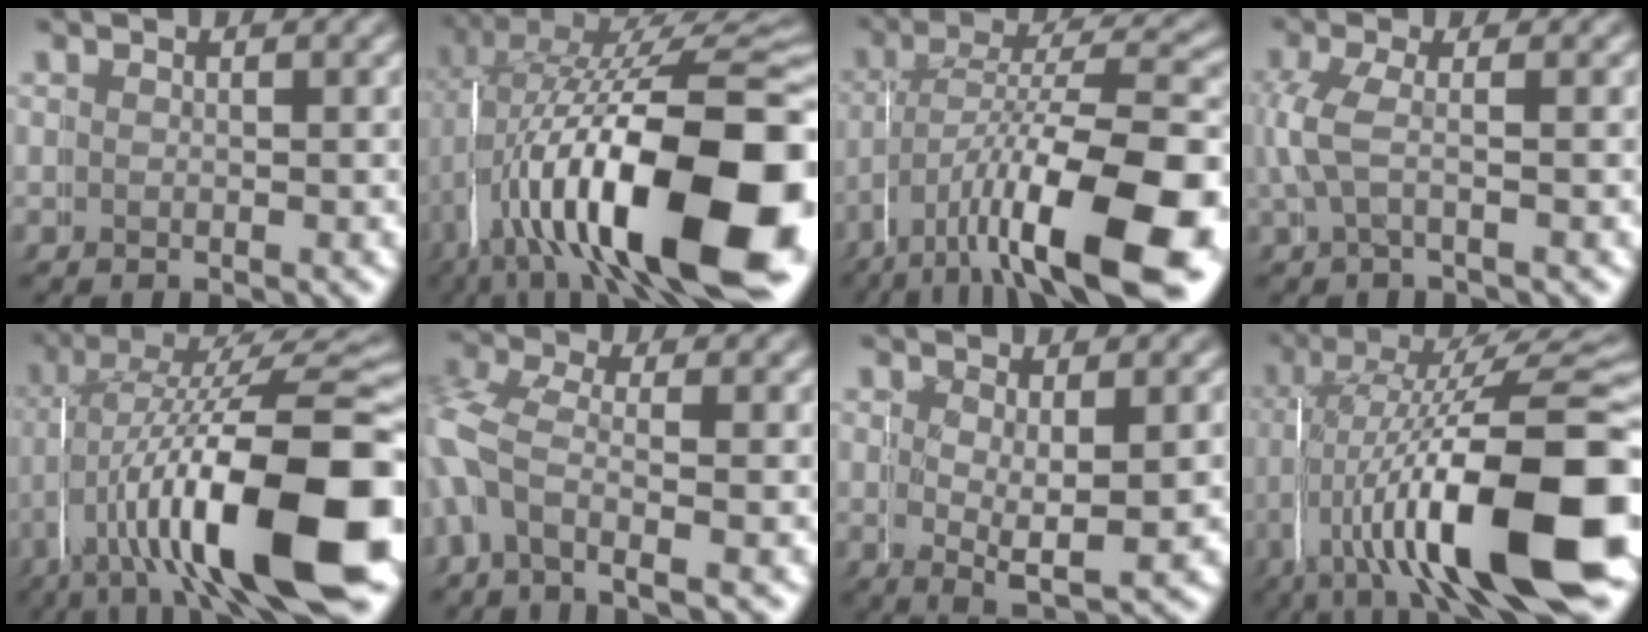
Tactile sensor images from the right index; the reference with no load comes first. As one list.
[{"total": 20.2, "force": [-4.2, 9.0, 17.6], "torque": [-0.287, -0.024, -0.043]}, {"total": 12.7, "force": [-5.3, 4.9, 10.4], "torque": [-0.164, -0.031, -0.065]}, {"total": 2.4, "force": [0.5, 1.3, 2.0], "torque": [-0.066, -0.002, 0.004]}, {"total": 16.2, "force": [-4.0, 6.3, 14.4], "torque": [-0.228, -0.015, -0.050]}, {"total": 3.6, "force": [-1.6, 2.6, 2.0], "torque": [-0.099, -0.031, -0.020]}, {"total": 2.8, "force": [0.4, 1.1, 2.5], "torque": [-0.052, -0.016, 0.012]}, {"total": 15.7, "force": [-3.1, 5.6, 14.3], "torque": [-0.215, -0.004, -0.042]}]